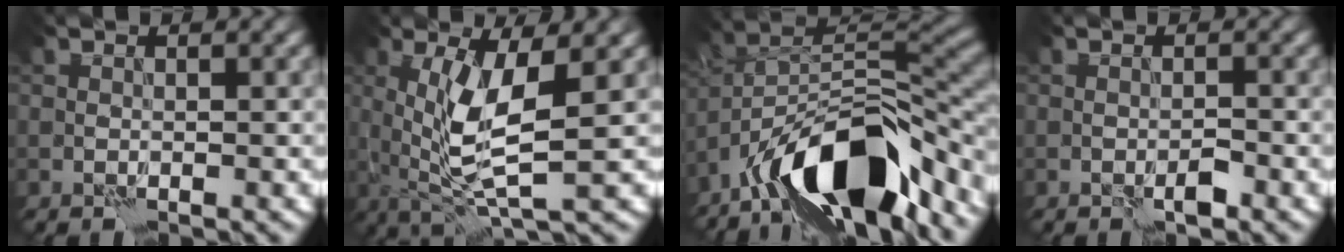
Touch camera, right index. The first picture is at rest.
{"total": 5.5, "force": [1.4, 0.9, 5.3], "torque": [-0.112, -0.010, 0.032]}
{"total": 13.2, "force": [-8.8, 4.2, 8.9], "torque": [-0.142, 0.010, -0.151]}
{"total": 1.4, "force": [-0.9, 0.4, 1.0], "torque": [-0.015, 0.003, -0.013]}